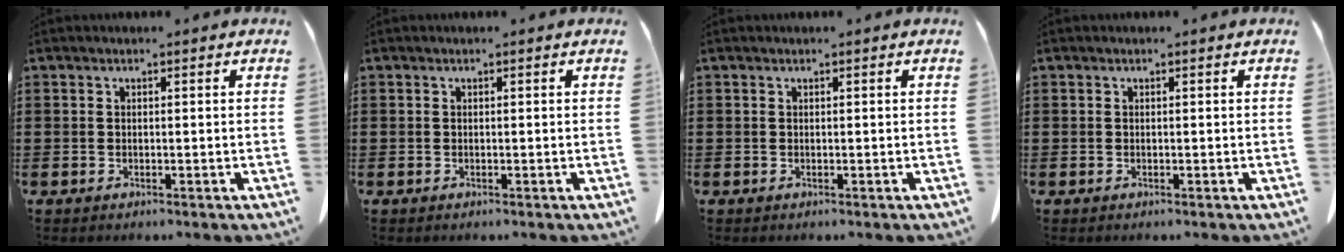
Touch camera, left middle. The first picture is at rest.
{"total": 0.0}
{"total": 0.0}
{"total": 0.0}